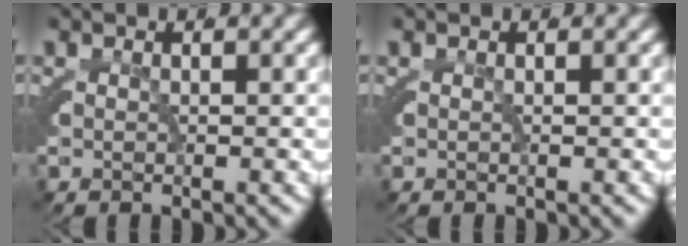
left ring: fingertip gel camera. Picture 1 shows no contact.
{"total": 0.0}